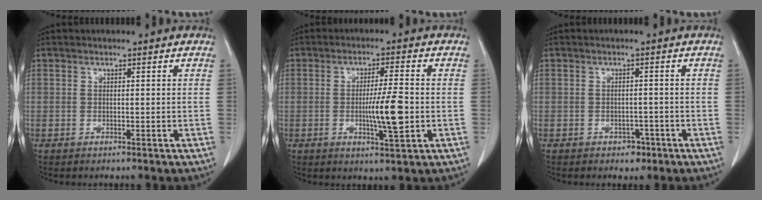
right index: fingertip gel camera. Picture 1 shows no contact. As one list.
[{"total": 7.0, "force": [-1.2, 0.4, 6.9], "torque": [-0.118, -0.010, -0.020]}, {"total": 2.2, "force": [-1.3, 1.5, 0.9], "torque": [-0.009, 0.004, -0.012]}]